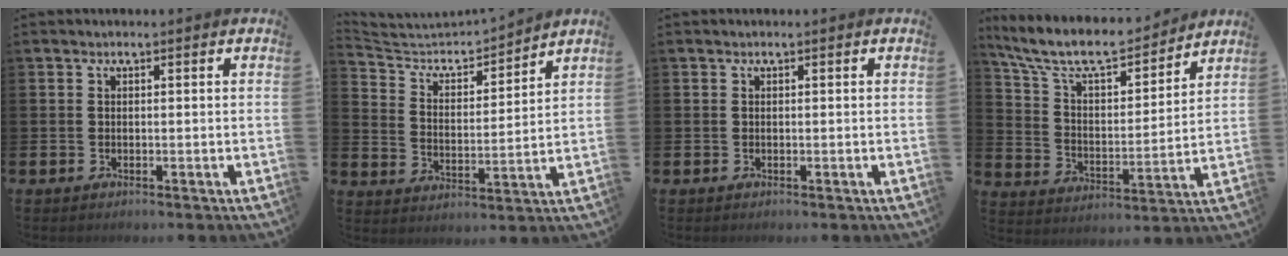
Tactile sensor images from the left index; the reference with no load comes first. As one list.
[{"total": 5.0, "force": [4.8, 1.1, 0.9], "torque": [-0.048, -0.041, 0.077]}, {"total": 0.0}, {"total": 9.7, "force": [8.8, 2.5, 3.3], "torque": [-0.113, -0.054, 0.154]}]